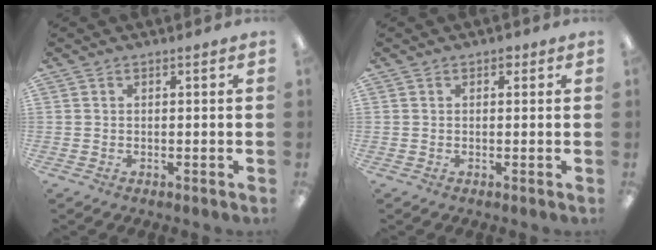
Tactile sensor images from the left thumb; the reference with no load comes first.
{"total": 1.1, "force": [0.6, 0.7, 0.7], "torque": [-0.006, -0.001, 0.008]}